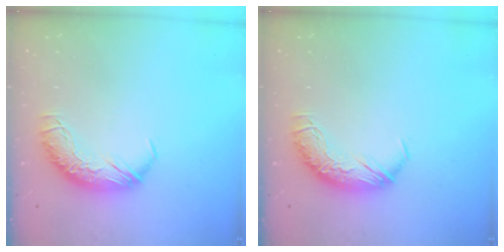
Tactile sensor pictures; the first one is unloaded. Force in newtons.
{"total": 0.0}